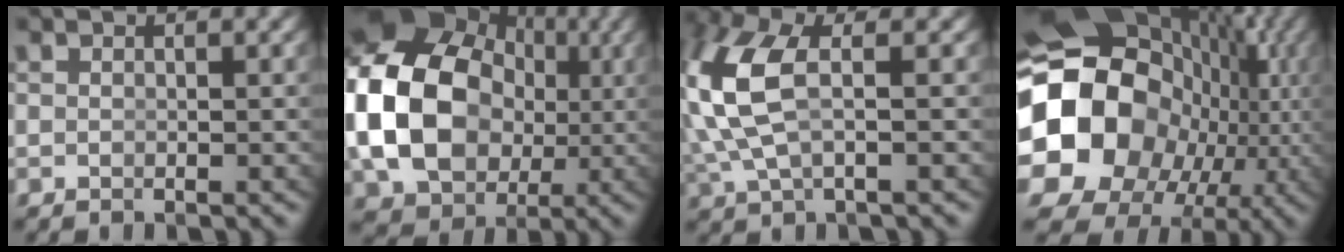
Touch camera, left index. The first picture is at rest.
{"total": 15.7, "force": [1.6, 12.2, 9.8], "torque": [-0.204, -0.030, 0.039]}
{"total": 6.6, "force": [0.7, 3.8, 5.4], "torque": [-0.150, -0.020, 0.028]}
{"total": 26.4, "force": [0.2, 20.6, 16.5], "torque": [-0.295, -0.048, 0.005]}